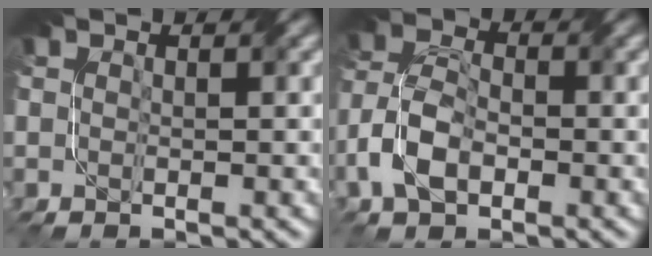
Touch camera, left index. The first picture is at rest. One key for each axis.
{"total": 5.0, "fx": -2.2, "fy": 3.0, "fz": 3.4, "tx": -0.075, "ty": 0.007, "tz": -0.048}